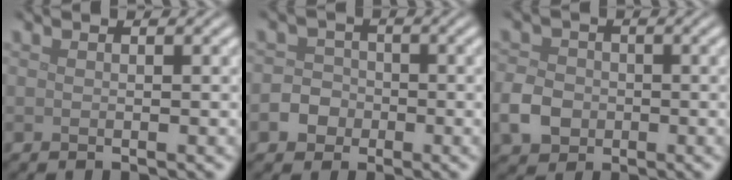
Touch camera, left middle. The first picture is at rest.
{"total": 3.3, "force": [-1.3, 2.9, 0.9], "torque": [0.007, 0.002, -0.032]}
{"total": 3.6, "force": [-1.1, 2.9, 1.7], "torque": [-0.035, 0.001, -0.028]}